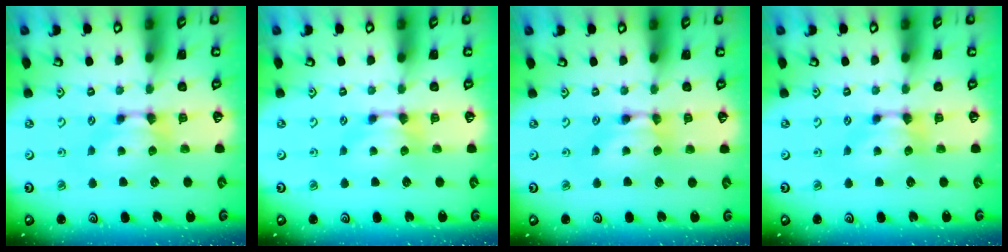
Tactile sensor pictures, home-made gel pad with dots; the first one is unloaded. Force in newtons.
{"total": 0.0}
{"total": 1.6, "press": 1.6, "slide": 0.1}
{"total": 0.0}